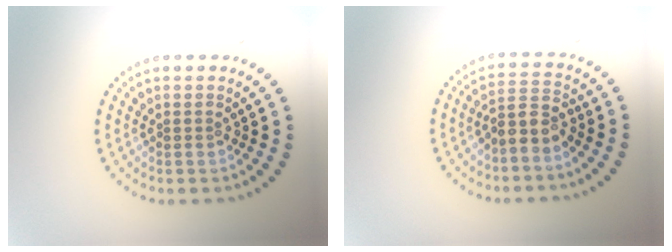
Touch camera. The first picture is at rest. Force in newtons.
{"total": 2.5, "press": 1.9, "slide": 1.6}